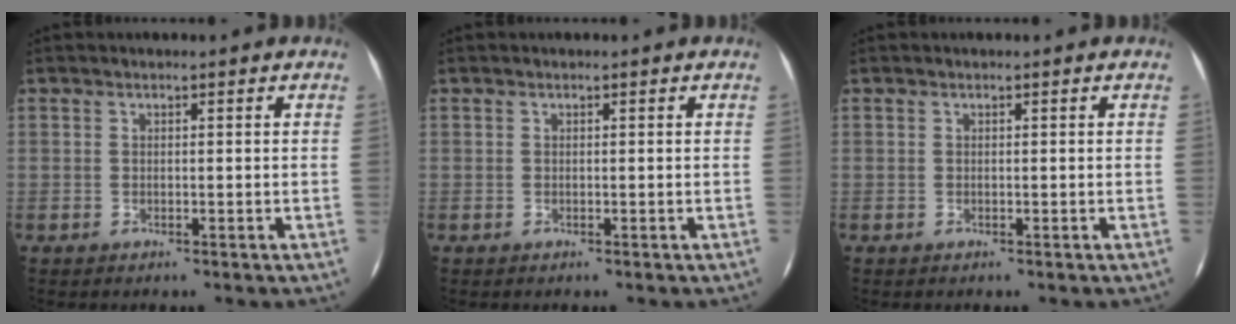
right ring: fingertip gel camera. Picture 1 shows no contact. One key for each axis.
{"total": 0.0}
{"total": 0.0}